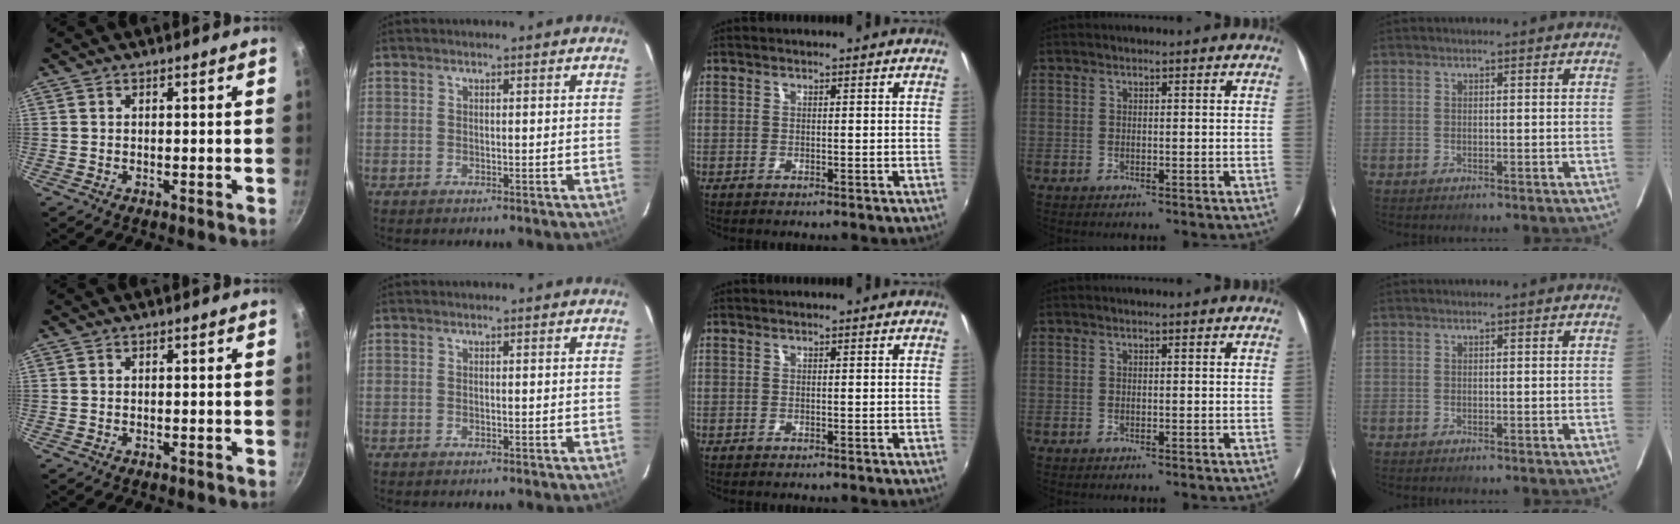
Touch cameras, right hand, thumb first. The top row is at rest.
{}